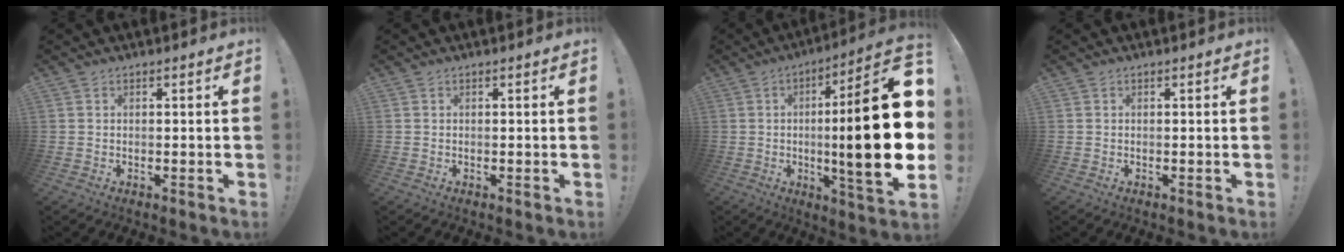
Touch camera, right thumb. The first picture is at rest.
{"total": 0.0}
{"total": 24.0, "force": [-0.7, 2.5, 23.9], "torque": [-0.385, -0.010, -0.019]}
{"total": 0.0}